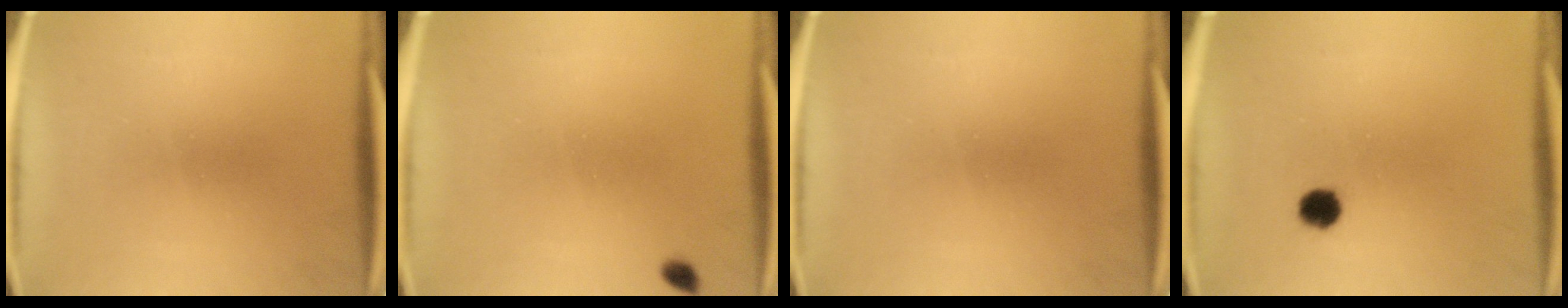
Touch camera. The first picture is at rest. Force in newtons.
{"total": 1.1}
{"total": 0.0}
{"total": 3.2}